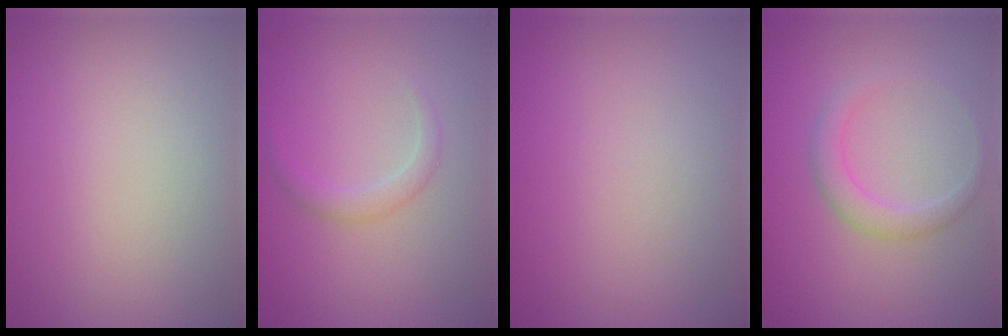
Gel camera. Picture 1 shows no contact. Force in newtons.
{"total": 1.5, "press": 1.5, "slide": 0.1}
{"total": 0.0}
{"total": 2.1, "press": 2.1, "slide": 0.1}